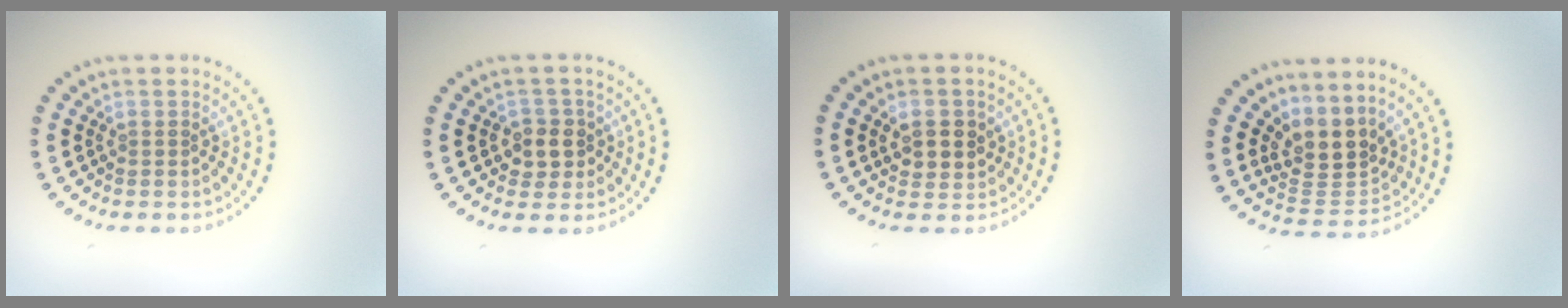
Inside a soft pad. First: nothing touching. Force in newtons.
{"total": 2.5, "press": 2.3, "slide": 1.0}
{"total": 2.6, "press": 2.6, "slide": 0.7}
{"total": 3.9, "press": 3.0, "slide": 2.5}